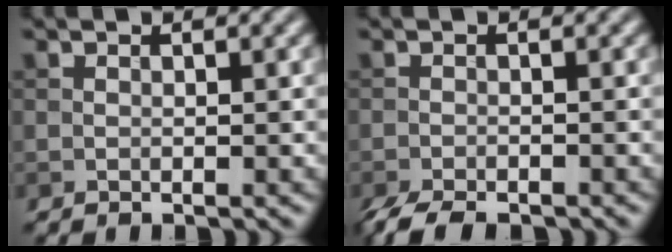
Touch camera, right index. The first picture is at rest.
{"total": 4.1, "force": [-3.4, 1.1, 2.1], "torque": [-0.035, -0.010, -0.065]}